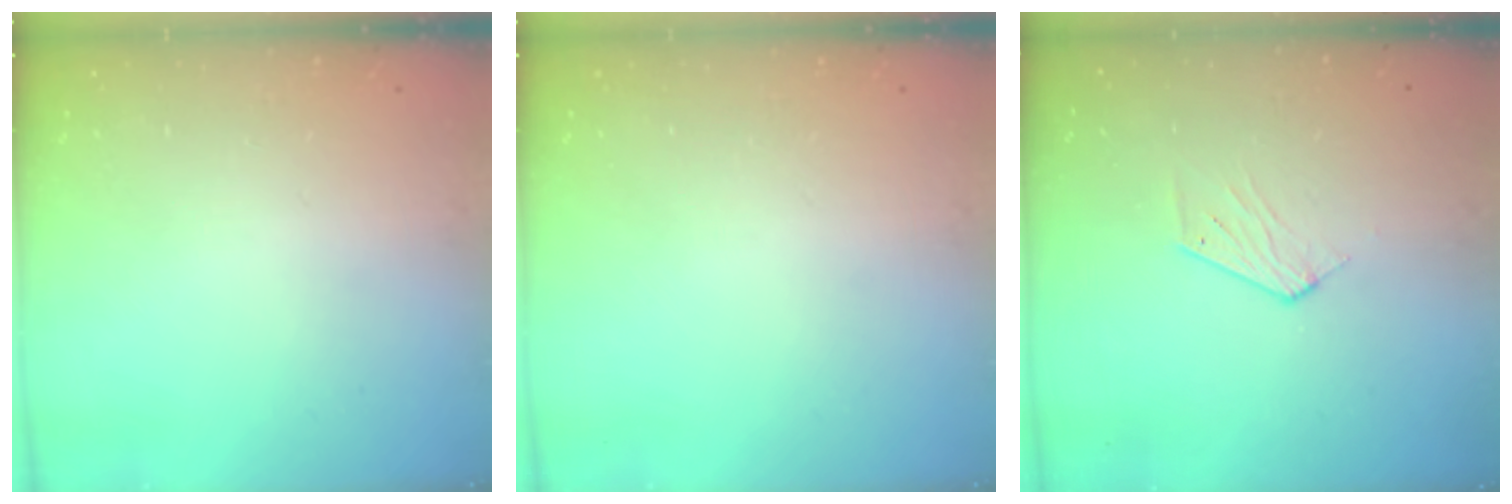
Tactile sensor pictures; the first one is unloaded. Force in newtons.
{"total": 0.0}
{"total": 3.9, "press": 3.9, "slide": 0.2}